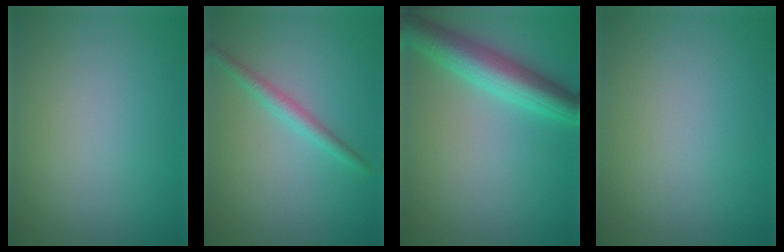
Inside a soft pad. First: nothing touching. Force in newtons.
{"total": 2.0, "press": 2.0, "slide": 0.0}
{"total": 6.0, "press": 6.0, "slide": 0.1}
{"total": 0.0}